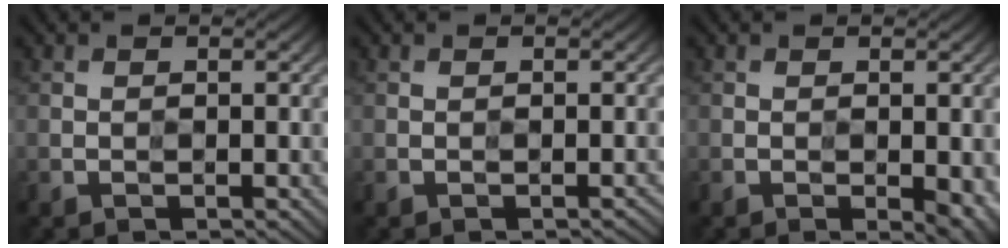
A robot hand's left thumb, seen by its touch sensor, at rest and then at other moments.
{"total": 0.7, "force": [-0.5, 0.3, 0.4], "torque": [-0.001, -0.001, -0.002]}
{"total": 5.4, "force": [-1.9, 2.5, 4.5], "torque": [-0.049, -0.016, -0.007]}